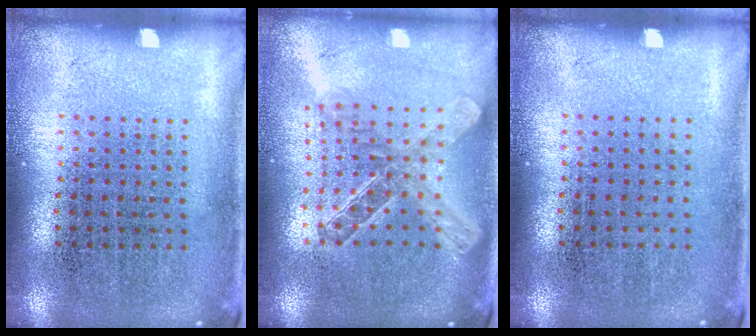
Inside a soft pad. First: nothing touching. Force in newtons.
{"total": 2.1, "press": 1.7, "slide": 1.2}
{"total": 0.0}